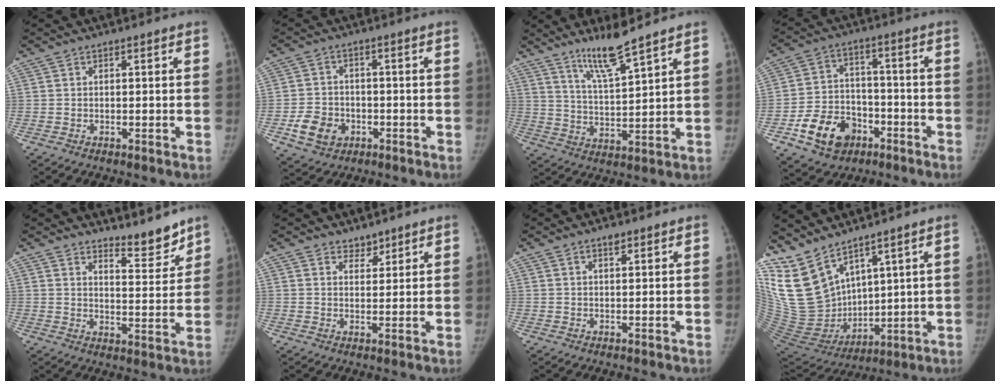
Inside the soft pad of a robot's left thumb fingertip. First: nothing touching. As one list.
[{"total": 7.4, "force": [-2.7, 6.0, 3.5], "torque": [-0.045, 0.012, -0.044]}, {"total": 8.7, "force": [6.7, 0.3, 5.5], "torque": [-0.099, -0.056, 0.133]}, {"total": 12.6, "force": [-6.2, 9.2, 5.9], "torque": [-0.075, 0.037, -0.101]}, {"total": 6.8, "force": [6.3, 1.6, 2.1], "torque": [-0.006, -0.062, 0.100]}, {"total": 2.5, "force": [2.1, 1.4, 0.3], "torque": [0.015, -0.015, 0.030]}, {"total": 1.5, "force": [1.0, 0.5, 1.0], "torque": [-0.011, -0.004, 0.015]}, {"total": 16.1, "force": [11.6, 7.6, 8.2], "torque": [-0.142, -0.068, 0.256]}]